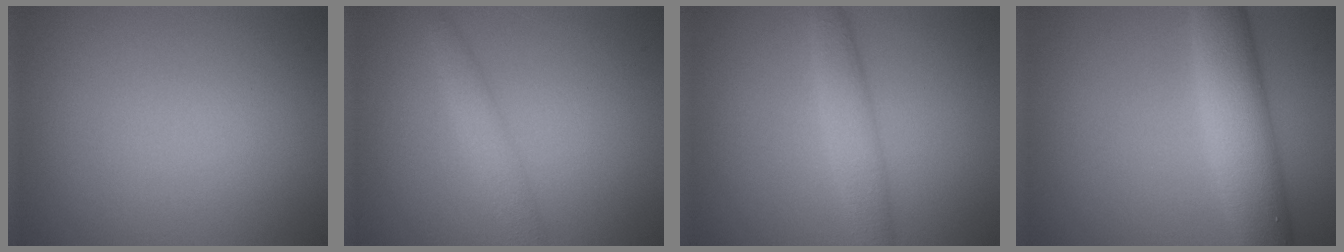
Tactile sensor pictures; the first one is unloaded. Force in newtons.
{"total": 2.2, "press": 2.2, "slide": 0.2}
{"total": 2.9, "press": 2.9, "slide": 0.2}
{"total": 6.3, "press": 6.3, "slide": 0.3}